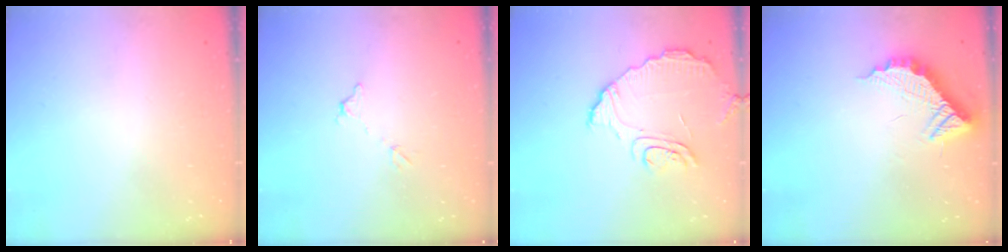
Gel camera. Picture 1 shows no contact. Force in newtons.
{"total": 5.5, "press": 5.5, "slide": 0.3}
{"total": 9.3, "press": 9.3, "slide": 0.7}
{"total": 12.2, "press": 12.1, "slide": 0.9}